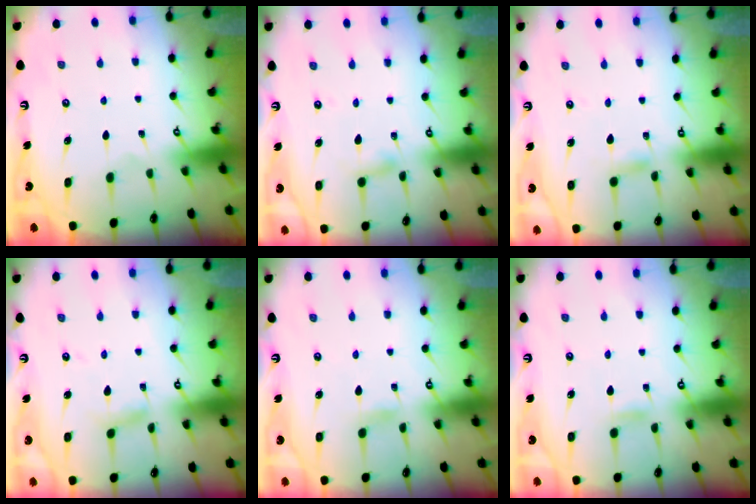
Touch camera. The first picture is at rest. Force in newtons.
{"total": 2.4, "press": 2.4, "slide": 0.2}
{"total": 2.4, "press": 2.4, "slide": 0.2}
{"total": 3.4, "press": 3.4, "slide": 0.3}
{"total": 1.7, "press": 1.7, "slide": 0.1}
{"total": 4.6, "press": 4.6, "slide": 0.5}